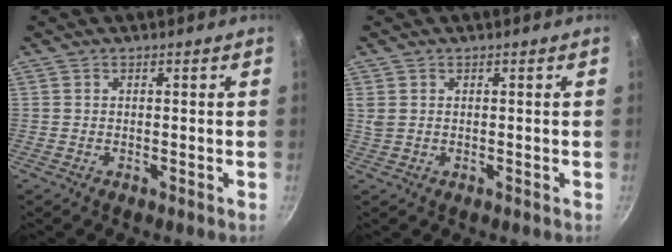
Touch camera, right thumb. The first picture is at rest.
{"total": 1.4, "force": [0.6, 0.9, 0.9], "torque": [-0.017, 0.001, 0.014]}